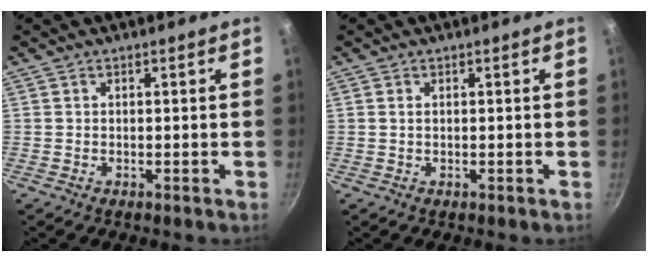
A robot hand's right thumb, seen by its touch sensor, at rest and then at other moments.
{"total": 0.7, "force": [0.2, 0.5, 0.5], "torque": [-0.010, 0.001, 0.004]}